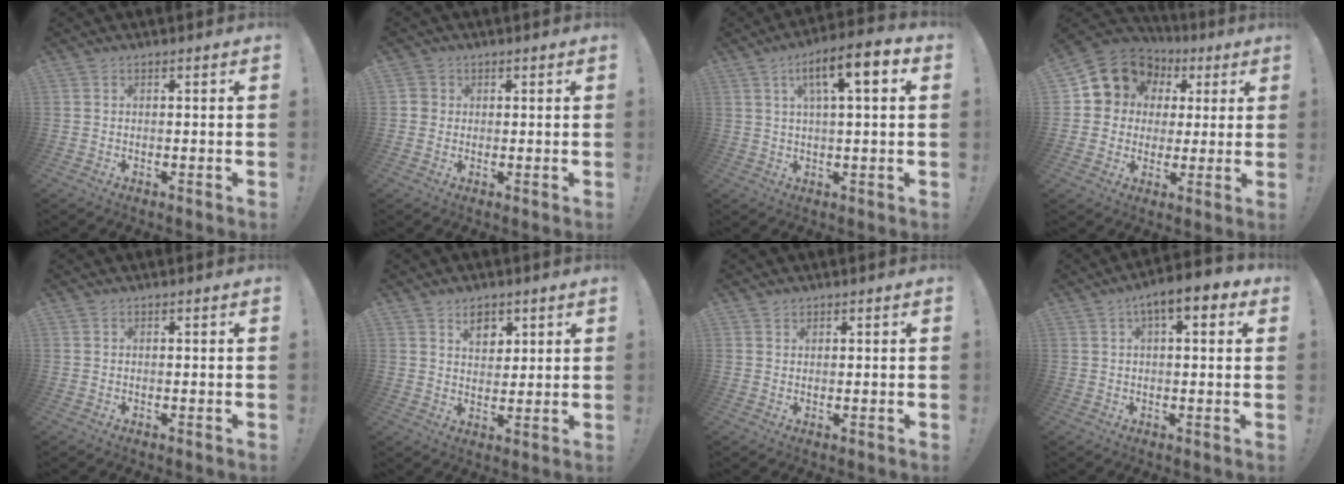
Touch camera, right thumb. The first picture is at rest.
{"total": 2.7, "force": [0.8, 2.6, 0.5], "torque": [-0.007, 0.003, 0.015]}
{"total": 10.1, "force": [3.1, 2.7, 9.2], "torque": [-0.144, -0.003, 0.046]}
{"total": 11.4, "force": [4.6, 10.0, 3.1], "torque": [-0.042, -0.030, 0.101]}
{"total": 0.0}
{"total": 6.3, "force": [4.0, 4.3, 2.4], "torque": [-0.030, -0.022, 0.071]}
{"total": 1.2, "force": [1.0, 0.7, 0.0], "torque": [0.001, -0.003, 0.020]}
{"total": 7.1, "force": [3.0, 2.7, 5.9], "torque": [-0.080, -0.009, 0.050]}